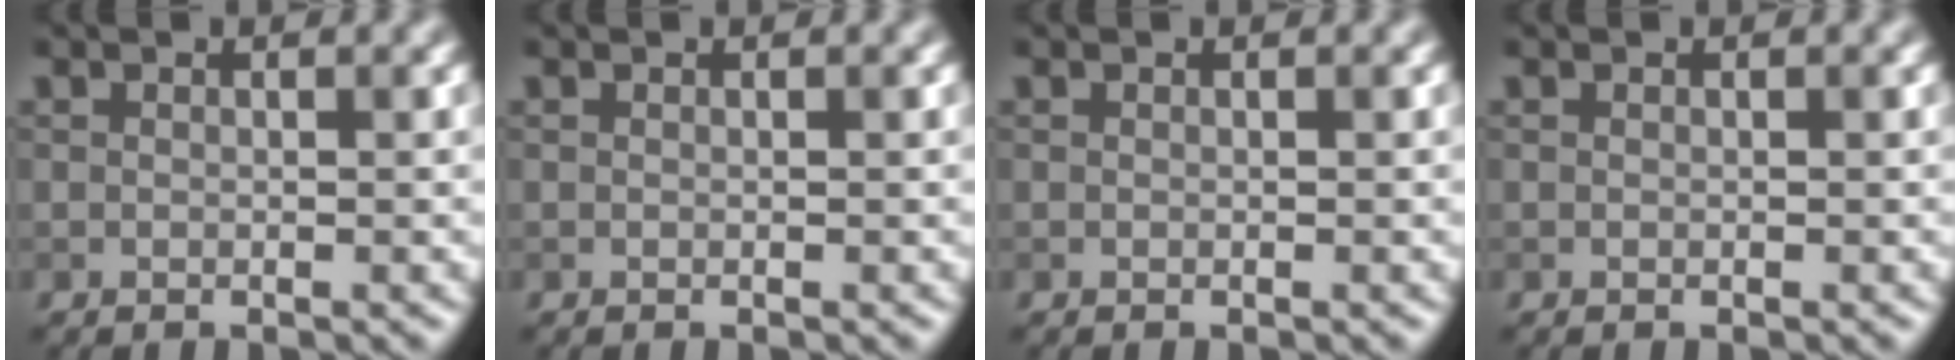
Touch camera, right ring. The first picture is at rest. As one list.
[{"total": 0.0}, {"total": 0.0}, {"total": 0.0}]